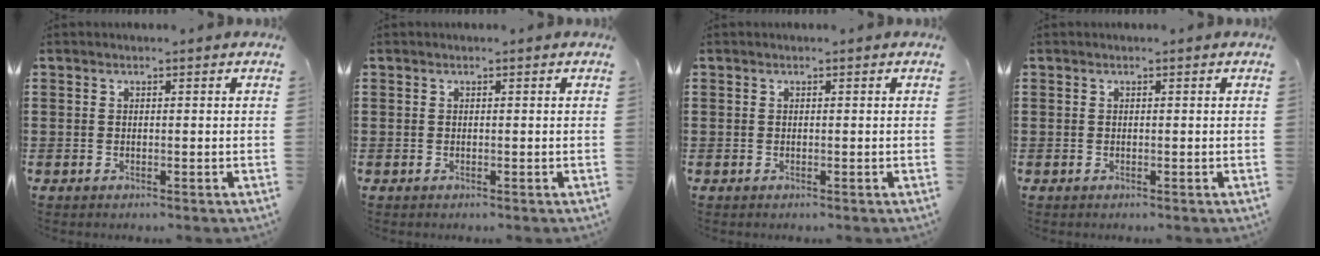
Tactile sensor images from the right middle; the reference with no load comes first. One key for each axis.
{"total": 0.0}
{"total": 0.0}
{"total": 0.0}